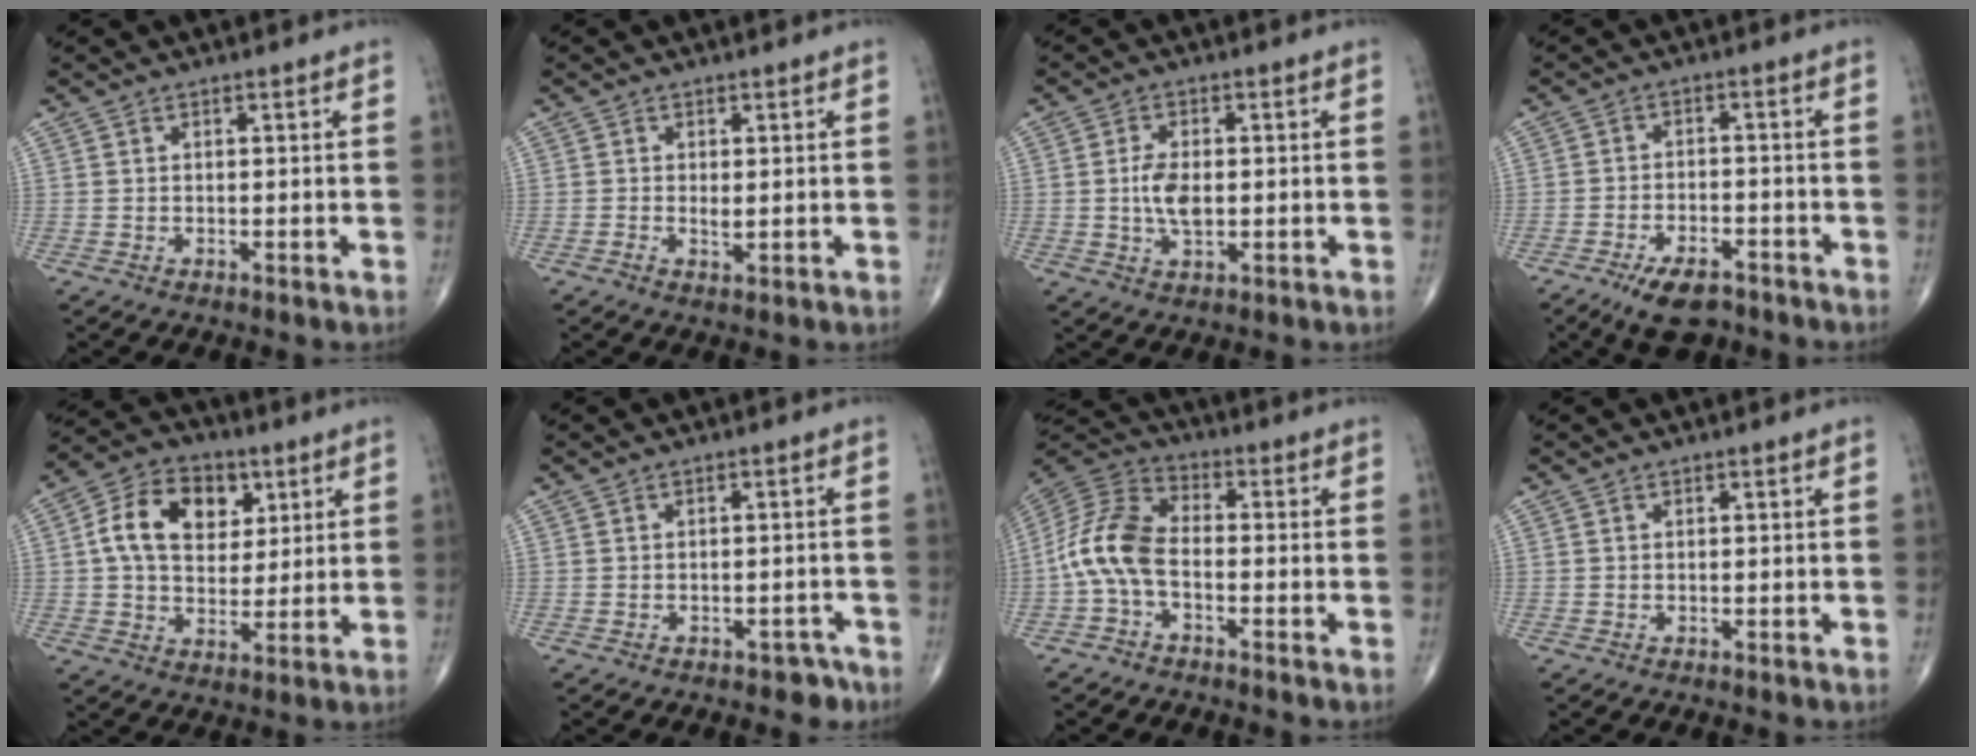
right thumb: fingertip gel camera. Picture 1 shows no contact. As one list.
[{"total": 0.7, "force": [0.0, 0.4, 0.6], "torque": [-0.015, -0.003, 0.001]}, {"total": 8.2, "force": [-0.3, 4.5, 6.8], "torque": [-0.124, -0.002, -0.005]}, {"total": 7.8, "force": [-5.4, 3.6, 4.3], "torque": [-0.066, 0.022, -0.090]}, {"total": 13.8, "force": [3.8, 9.8, 8.9], "torque": [-0.124, 0.002, 0.059]}, {"total": 2.7, "force": [-2.0, 1.7, 0.7], "torque": [0.000, 0.020, -0.022]}, {"total": 10.8, "force": [-2.4, 6.1, 8.6], "torque": [-0.178, 0.035, -0.061]}, {"total": 0.0}]